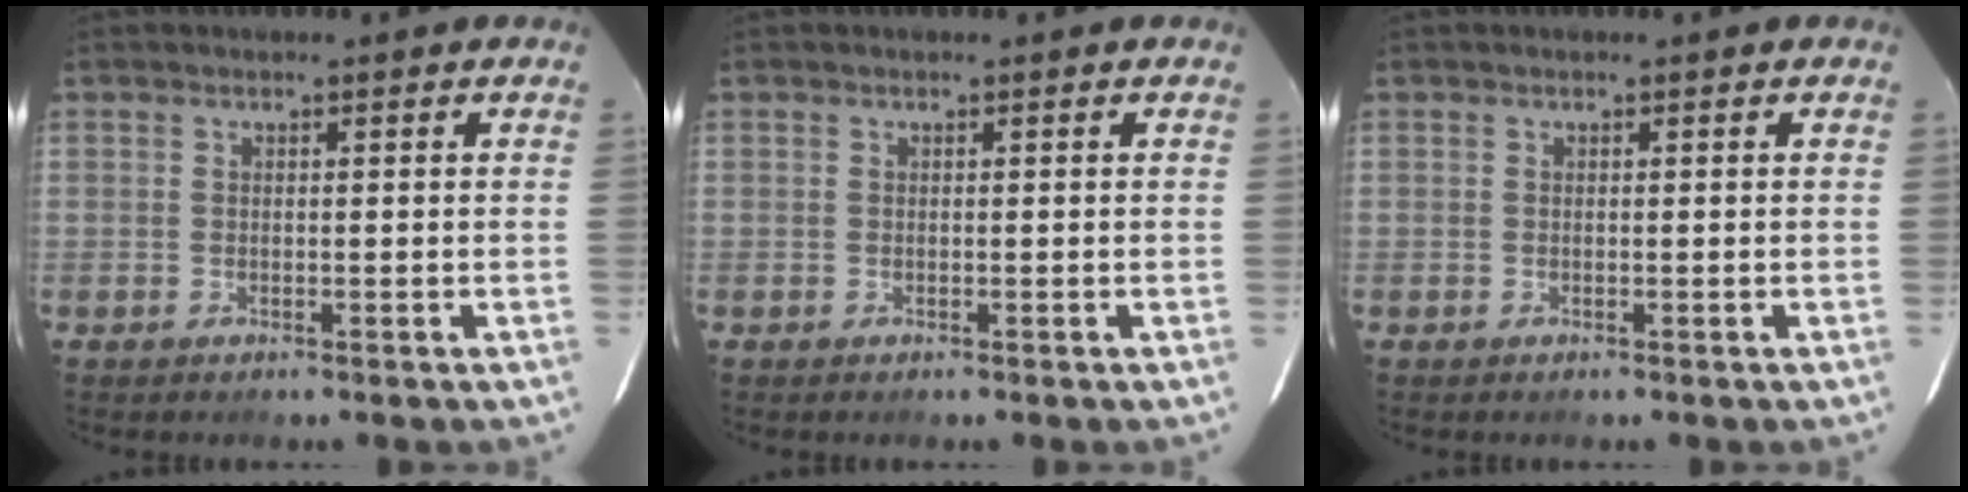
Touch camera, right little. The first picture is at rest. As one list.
[{"total": 0.0}, {"total": 0.0}]